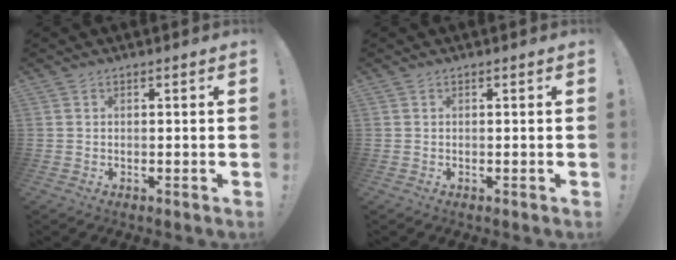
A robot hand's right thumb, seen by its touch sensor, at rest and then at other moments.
{"total": 0.0}